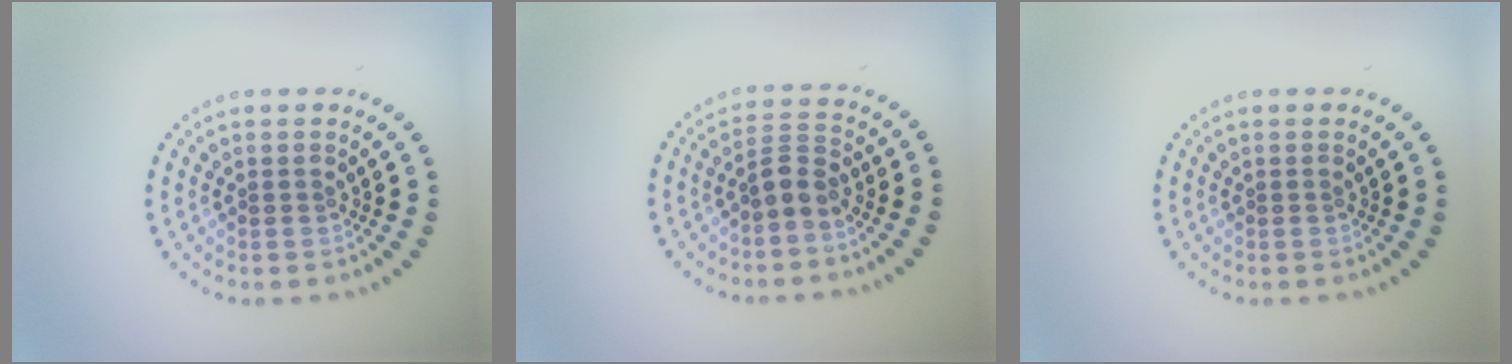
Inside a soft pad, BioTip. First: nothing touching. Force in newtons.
{"total": 2.3, "press": 1.9, "slide": 1.3}
{"total": 0.0}